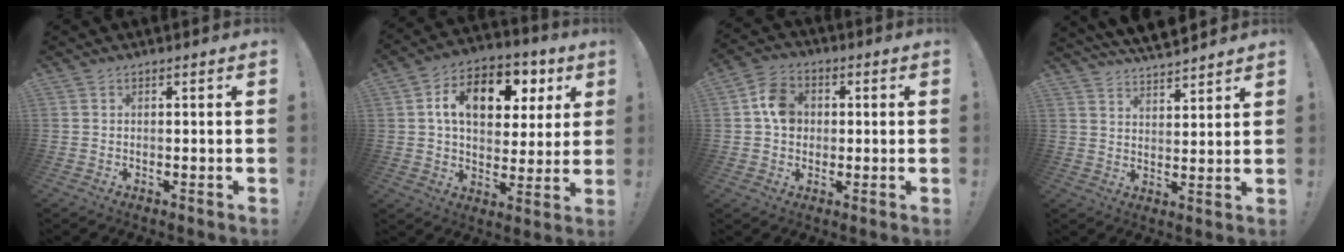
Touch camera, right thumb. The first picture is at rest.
{"total": 15.5, "force": [5.6, 9.9, 10.6], "torque": [-0.152, -0.018, 0.096]}
{"total": 9.3, "force": [1.0, 7.7, 5.0], "torque": [-0.077, 0.014, 0.022]}
{"total": 6.6, "force": [6.1, 1.6, 1.9], "torque": [-0.036, -0.049, 0.111]}